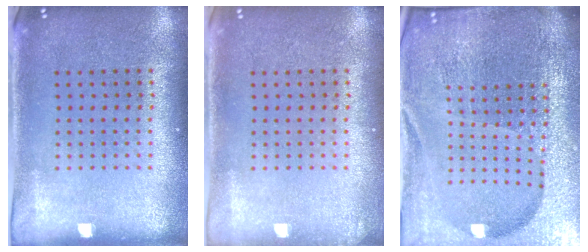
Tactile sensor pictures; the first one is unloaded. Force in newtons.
{"total": 0.6, "press": 0.6, "slide": 0.0}
{"total": 6.8, "press": 5.9, "slide": 3.5}